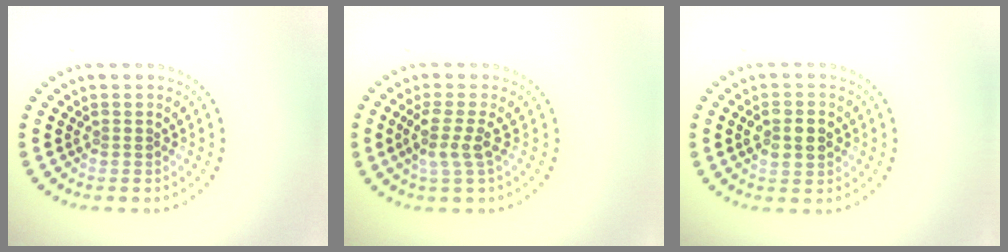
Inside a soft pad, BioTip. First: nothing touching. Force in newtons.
{"total": 2.6, "press": 2.0, "slide": 1.6}
{"total": 2.8, "press": 2.8, "slide": 0.1}